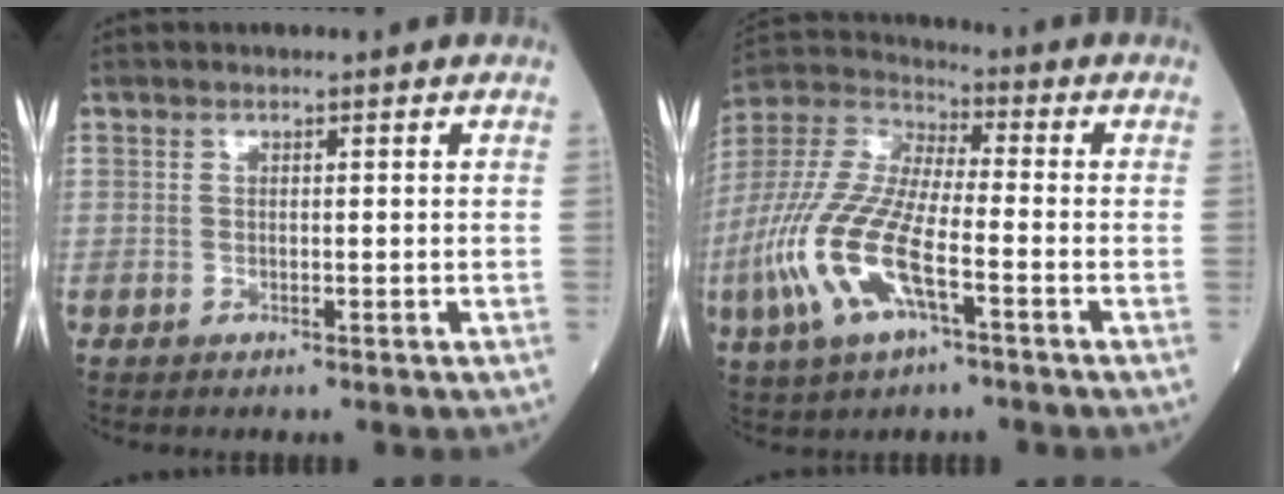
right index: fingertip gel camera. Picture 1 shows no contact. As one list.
[{"total": 15.5, "force": [-5.5, 4.6, 13.8], "torque": [-0.320, -0.013, -0.106]}]